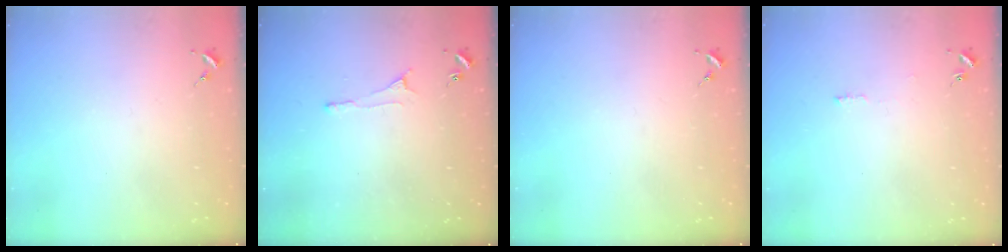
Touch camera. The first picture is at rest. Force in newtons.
{"total": 4.1, "press": 4.1, "slide": 0.6}
{"total": 0.0}
{"total": 3.8, "press": 3.8, "slide": 0.5}